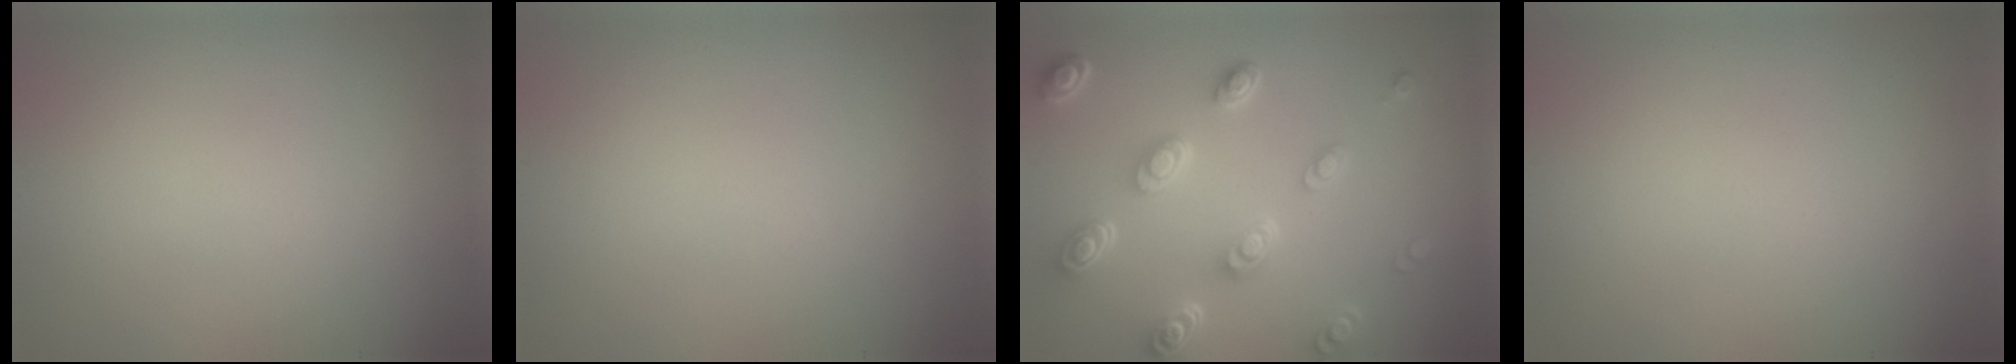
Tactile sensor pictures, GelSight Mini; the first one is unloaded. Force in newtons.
{"total": 0.0}
{"total": 5.2, "press": 3.8, "slide": 3.5}
{"total": 0.0}